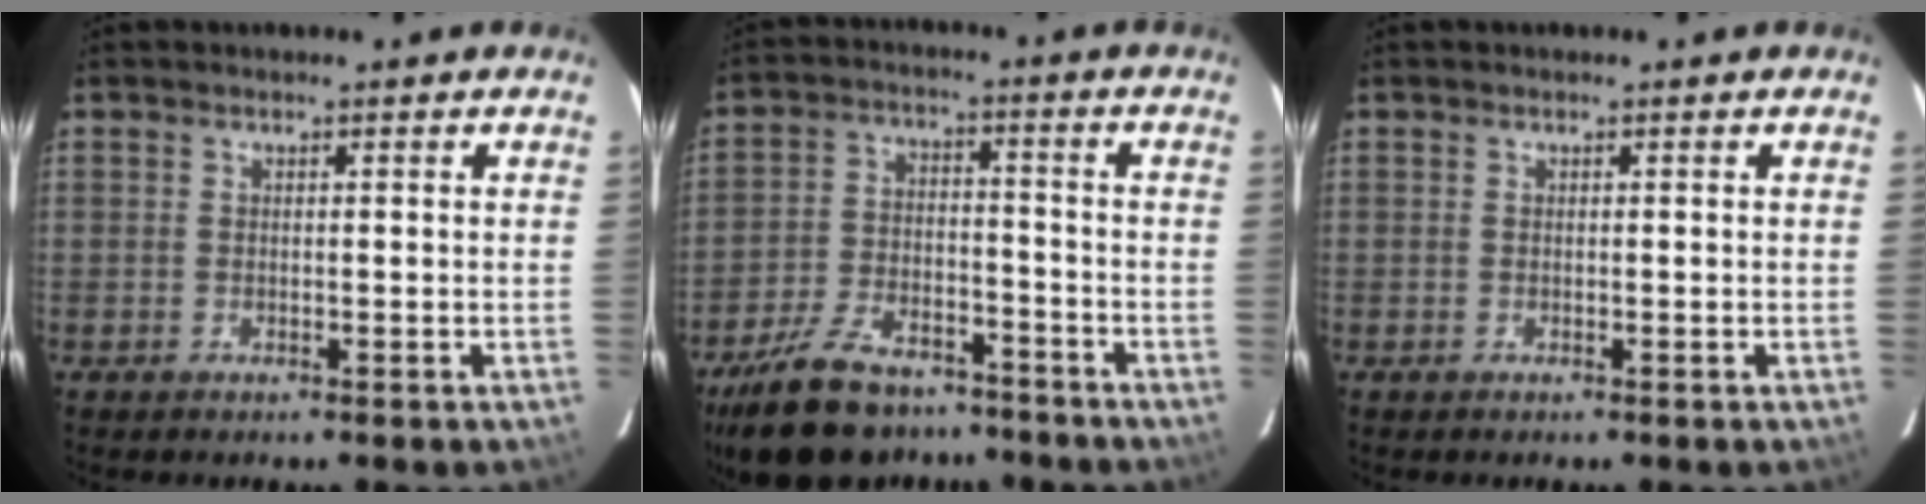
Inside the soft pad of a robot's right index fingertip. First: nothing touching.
{"total": 17.3, "force": [-13.4, 7.7, 7.7], "torque": [-0.175, 0.001, -0.214]}
{"total": 0.0}